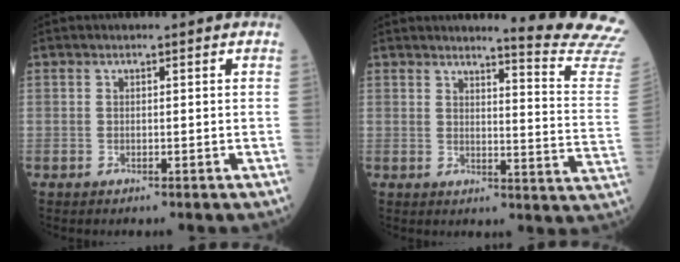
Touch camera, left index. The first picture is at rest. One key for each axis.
{"total": 13.6, "fx": 13.1, "fy": -2.5, "fz": 2.5, "tx": -0.030, "ty": -0.146, "tz": 0.130}